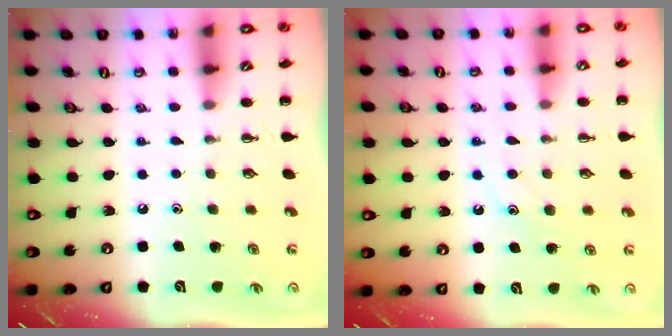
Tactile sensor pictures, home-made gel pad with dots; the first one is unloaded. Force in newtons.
{"total": 10.7, "press": 10.6, "slide": 1.4}